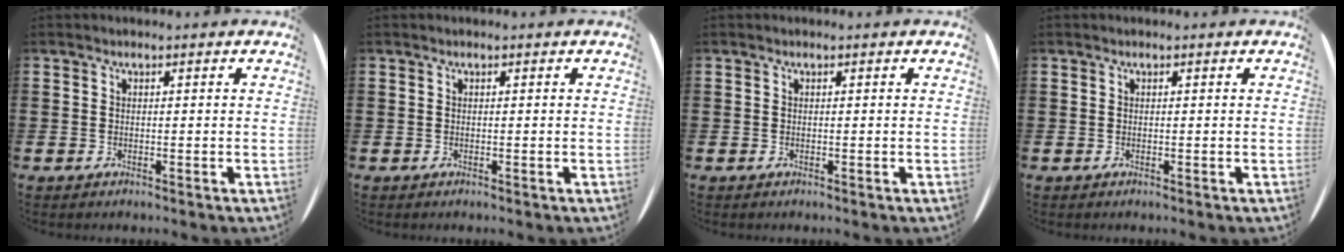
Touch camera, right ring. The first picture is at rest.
{"total": 0.0}
{"total": 0.0}
{"total": 0.0}